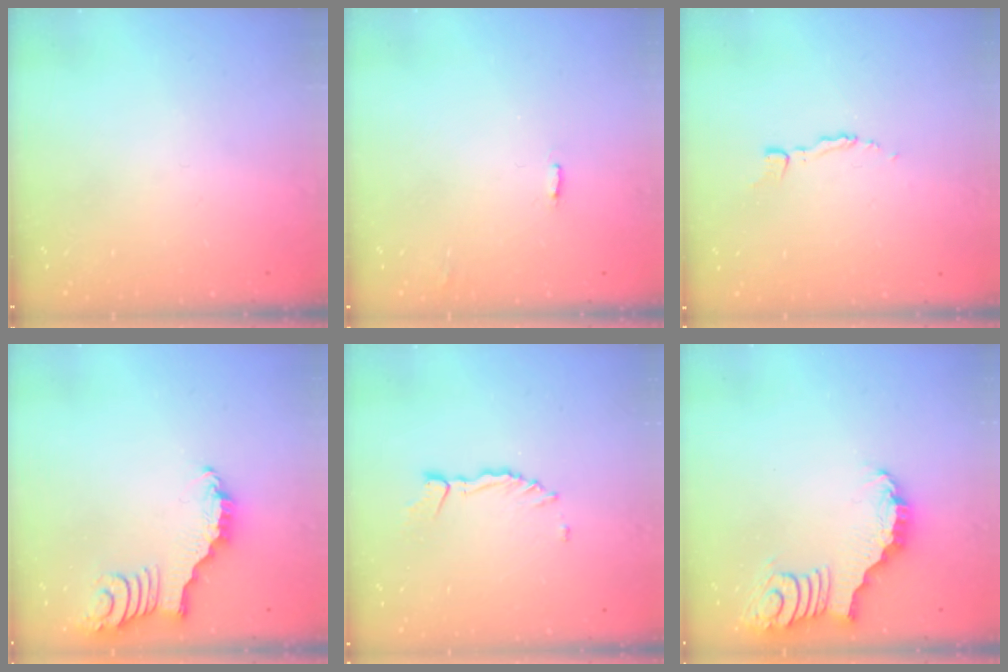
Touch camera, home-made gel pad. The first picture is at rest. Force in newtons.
{"total": 1.9, "press": 1.9, "slide": 0.1}
{"total": 2.9, "press": 2.9, "slide": 0.2}
{"total": 2.4, "press": 2.4, "slide": 0.3}
{"total": 2.9, "press": 2.9, "slide": 0.3}
{"total": 2.8, "press": 2.7, "slide": 0.5}